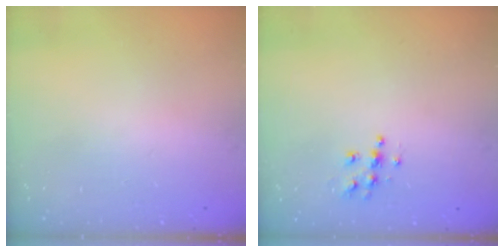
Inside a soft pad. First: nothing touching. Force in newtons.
{"total": 6.6, "press": 6.6, "slide": 0.3}